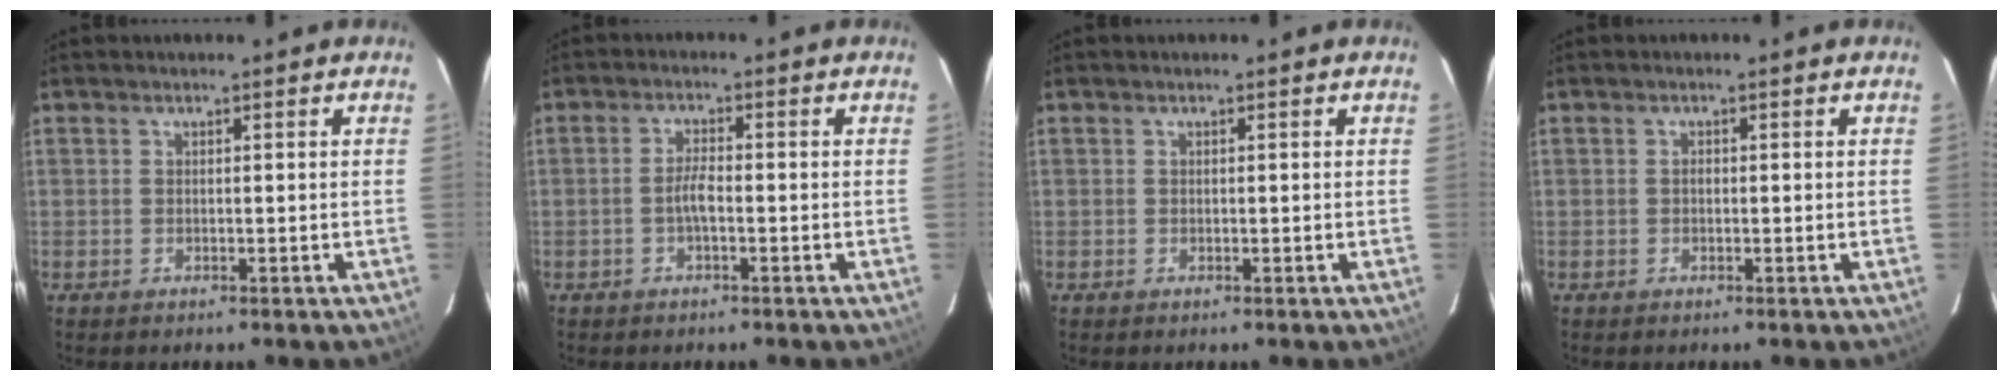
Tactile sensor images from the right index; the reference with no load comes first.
{"total": 2.7, "force": [-0.9, 0.6, 2.5], "torque": [-0.051, 0.004, -0.018]}
{"total": 0.0}
{"total": 0.6, "force": [-0.1, 0.4, 0.3], "torque": [-0.004, 0.003, -0.003]}